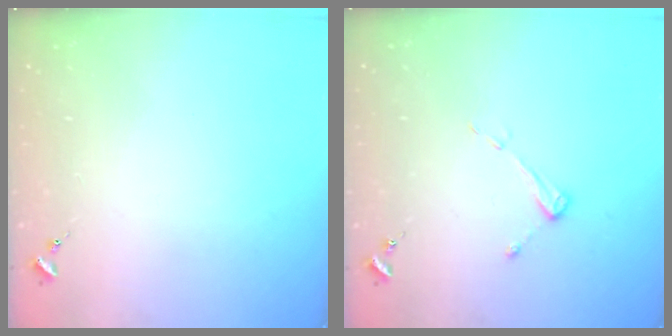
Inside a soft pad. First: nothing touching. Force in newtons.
{"total": 4.3, "press": 4.3, "slide": 0.5}